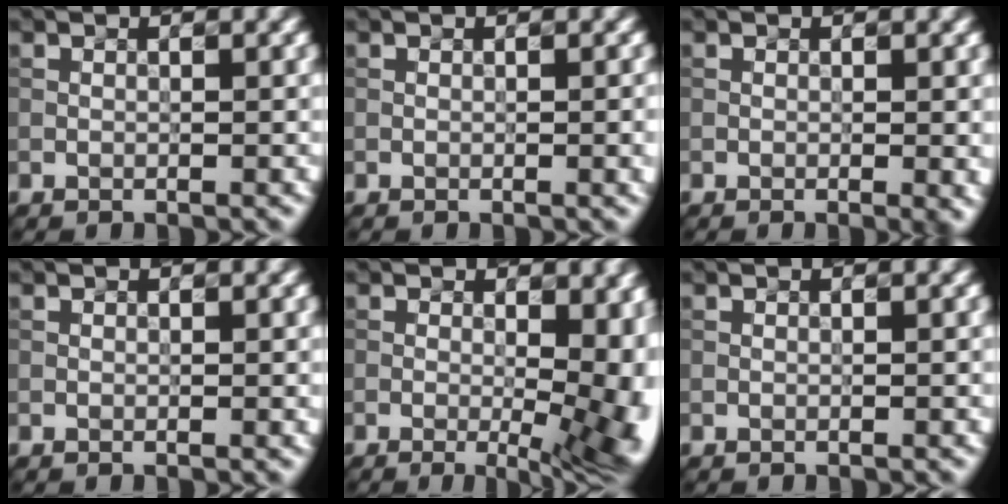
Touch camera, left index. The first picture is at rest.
{"total": 1.8, "force": [-0.2, 0.7, 1.6], "torque": [-0.006, 0.016, -0.002]}
{"total": 1.7, "force": [-0.4, 0.4, 1.6], "torque": [-0.014, 0.009, 0.001]}
{"total": 0.0}
{"total": 15.1, "force": [-0.9, 7.0, 13.3], "torque": [-0.116, 0.029, 0.008]}
{"total": 0.0}